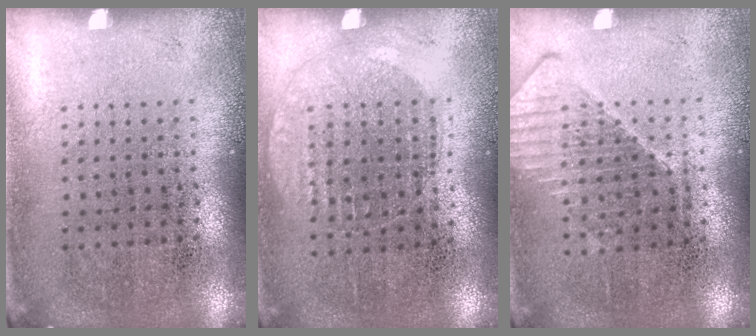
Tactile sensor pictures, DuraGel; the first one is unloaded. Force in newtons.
{"total": 0.9, "press": 0.8, "slide": 0.4}
{"total": 1.2, "press": 1.2, "slide": 0.3}